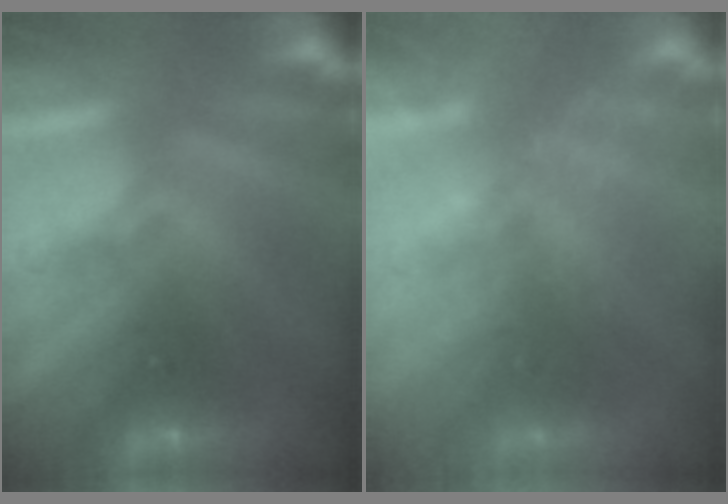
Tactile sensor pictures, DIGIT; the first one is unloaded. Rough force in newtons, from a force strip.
{"total": 2.4}